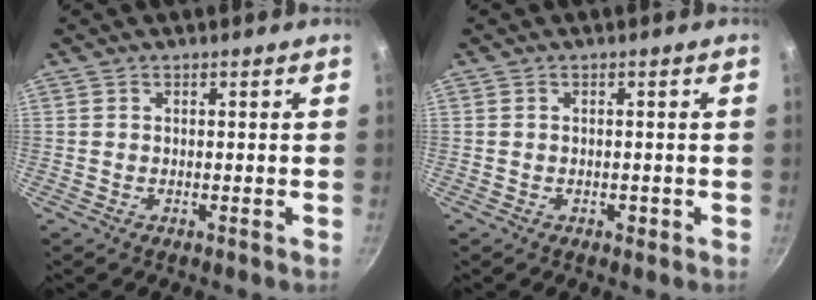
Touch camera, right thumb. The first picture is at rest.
{"total": 1.2, "force": [-0.4, 0.9, 0.8], "torque": [-0.010, 0.003, -0.005]}